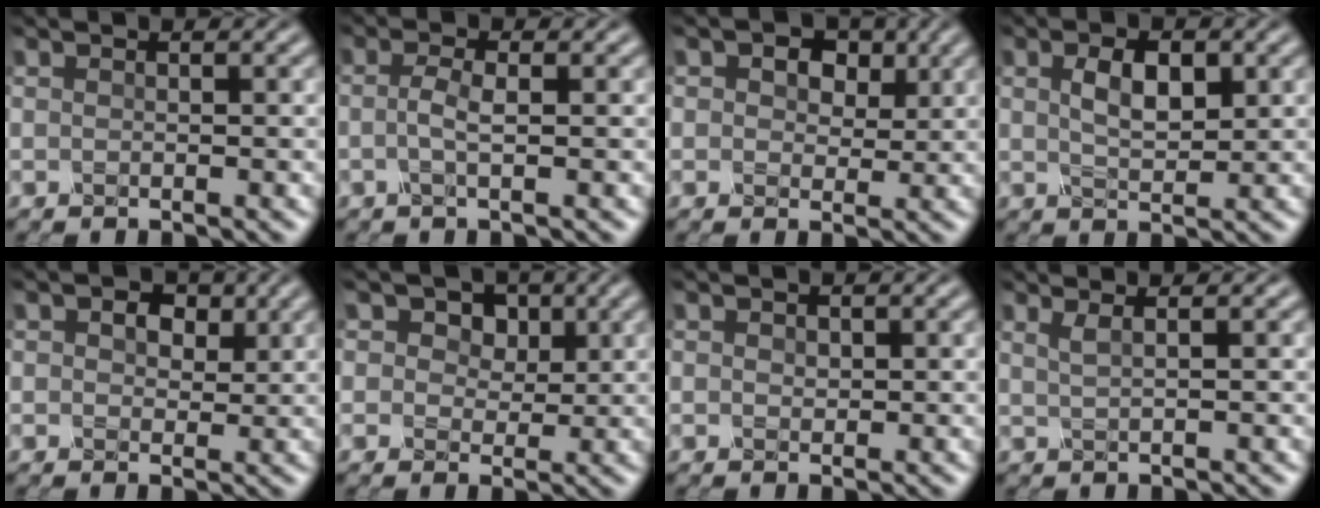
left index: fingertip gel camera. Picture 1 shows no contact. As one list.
[{"total": 1.6, "force": [-0.6, 0.2, 1.5], "torque": [-0.032, 0.005, -0.016]}, {"total": 5.3, "force": [2.5, 3.6, 3.0], "torque": [-0.055, 0.005, 0.017]}, {"total": 3.1, "force": [0.5, 1.6, 2.6], "torque": [-0.052, 0.002, 0.011]}, {"total": 4.0, "force": [1.8, 2.8, 2.3], "torque": [-0.045, 0.003, 0.014]}, {"total": 5.1, "force": [2.2, 3.8, 2.5], "torque": [-0.057, 0.000, 0.028]}, {"total": 0.6, "force": [0.2, 0.6, 0.2], "torque": [-0.005, 0.000, 0.003]}, {"total": 1.3, "force": [0.6, 0.4, 1.1], "torque": [-0.013, 0.006, 0.001]}]